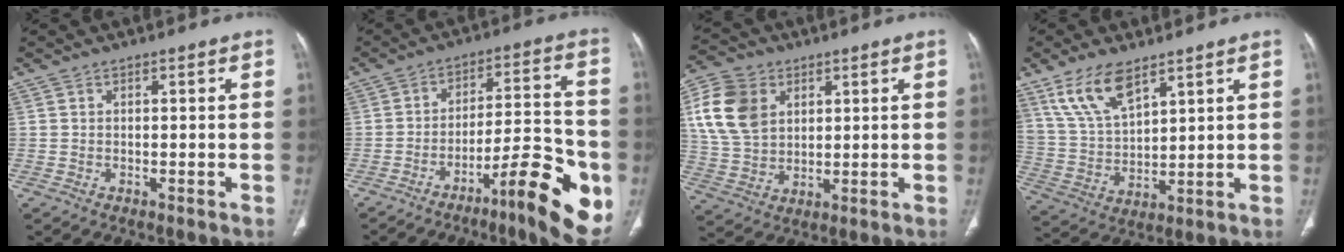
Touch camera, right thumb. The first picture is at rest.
{"total": 17.8, "force": [-7.5, 4.0, 15.6], "torque": [-0.204, 0.045, -0.104]}
{"total": 13.2, "force": [4.2, 9.8, 7.9], "torque": [-0.142, -0.002, 0.080]}
{"total": 11.6, "force": [7.6, 5.0, 7.2], "torque": [-0.133, -0.029, 0.163]}